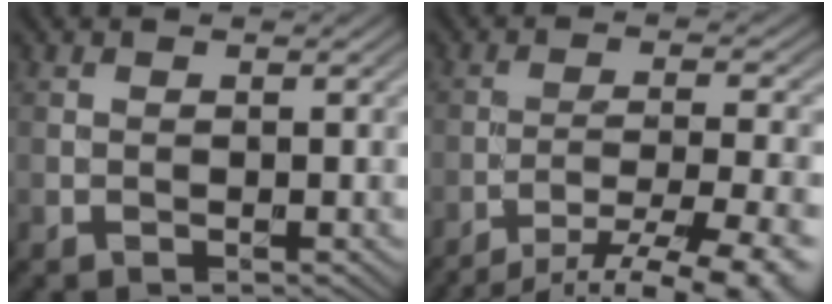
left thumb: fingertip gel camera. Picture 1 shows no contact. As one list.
[{"total": 14.3, "force": [-11.2, 3.1, 8.3], "torque": [-0.130, -0.010, -0.146]}]